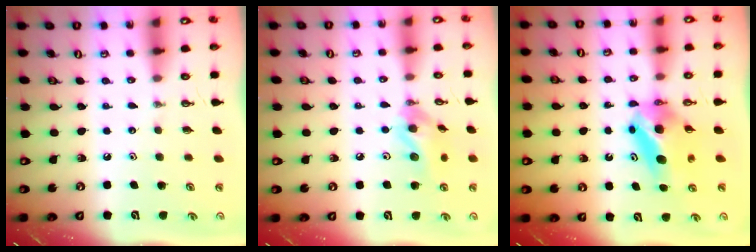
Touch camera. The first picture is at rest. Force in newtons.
{"total": 11.9, "press": 11.9, "slide": 1.4}
{"total": 7.0, "press": 5.9, "slide": 3.7}